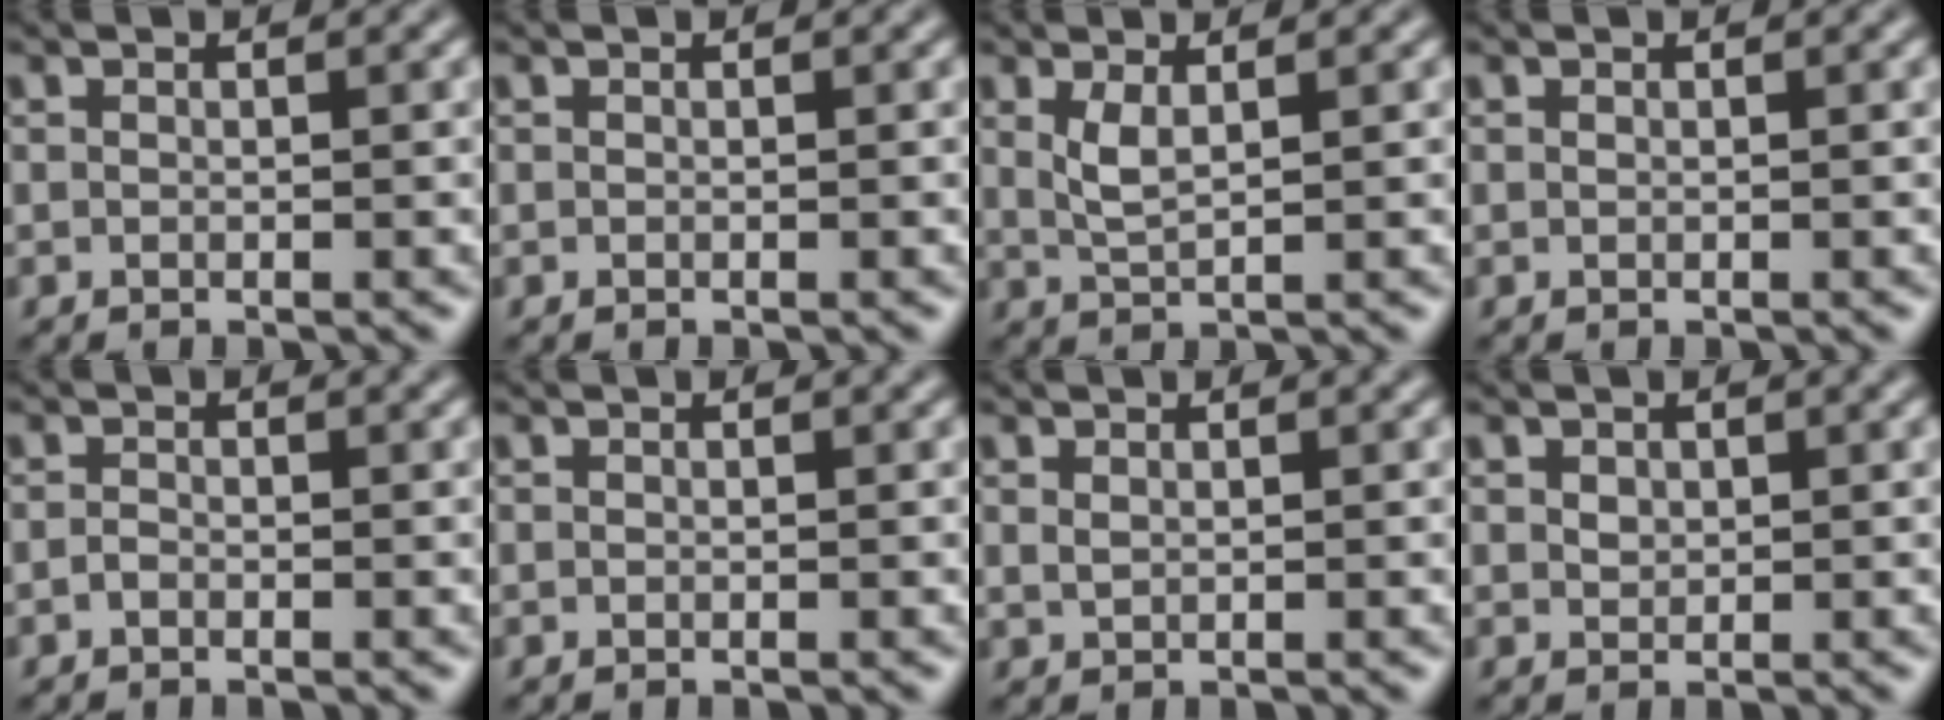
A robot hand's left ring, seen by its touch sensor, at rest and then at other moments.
{"total": 0.0}
{"total": 2.0, "force": [0.9, 0.6, 1.7], "torque": [-0.040, -0.004, 0.022]}
{"total": 0.0}
{"total": 0.6, "force": [-0.4, 0.3, 0.4], "torque": [-0.008, -0.001, -0.009]}
{"total": 0.0}
{"total": 0.6, "force": [0.4, 0.3, 0.4], "torque": [-0.015, -0.001, 0.011]}
{"total": 0.9, "force": [0.4, 0.7, 0.3], "torque": [-0.007, -0.002, 0.010]}